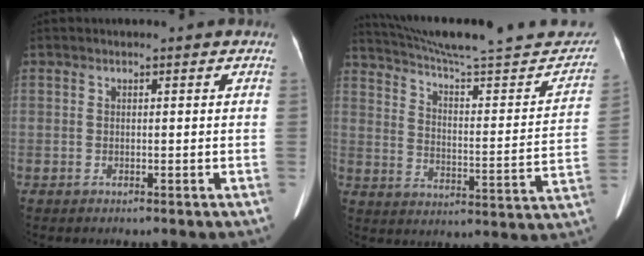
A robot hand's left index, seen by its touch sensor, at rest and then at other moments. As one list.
[{"total": 28.0, "force": [25.3, 3.2, 11.6], "torque": [-0.170, -0.056, 0.332]}]